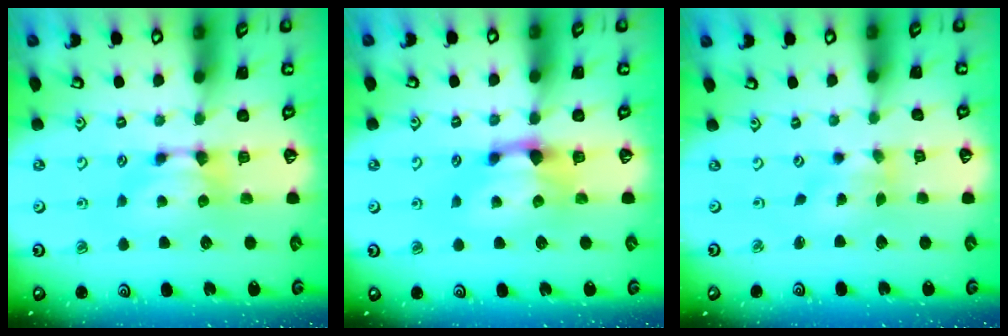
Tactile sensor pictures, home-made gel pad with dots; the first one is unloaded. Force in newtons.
{"total": 1.6, "press": 1.0, "slide": 1.3}
{"total": 1.3, "press": 0.7, "slide": 1.0}